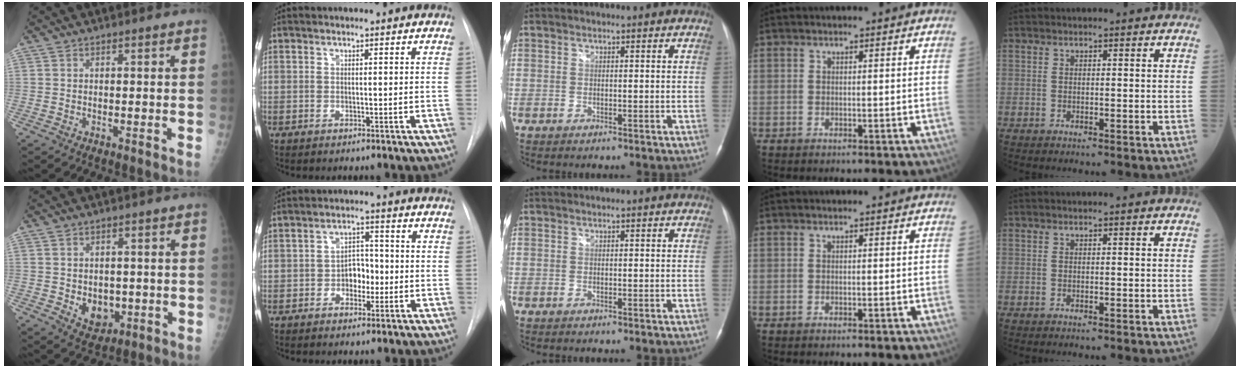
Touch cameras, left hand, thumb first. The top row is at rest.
{"thumb": {"total": 5.9, "force": [-0.7, 4.6, 3.6], "torque": [-0.026, -0.006, 0.007]}, "index": {"total": 4.3, "force": [-1.2, 2.9, 2.9], "torque": [-0.041, 0.010, -0.021]}}